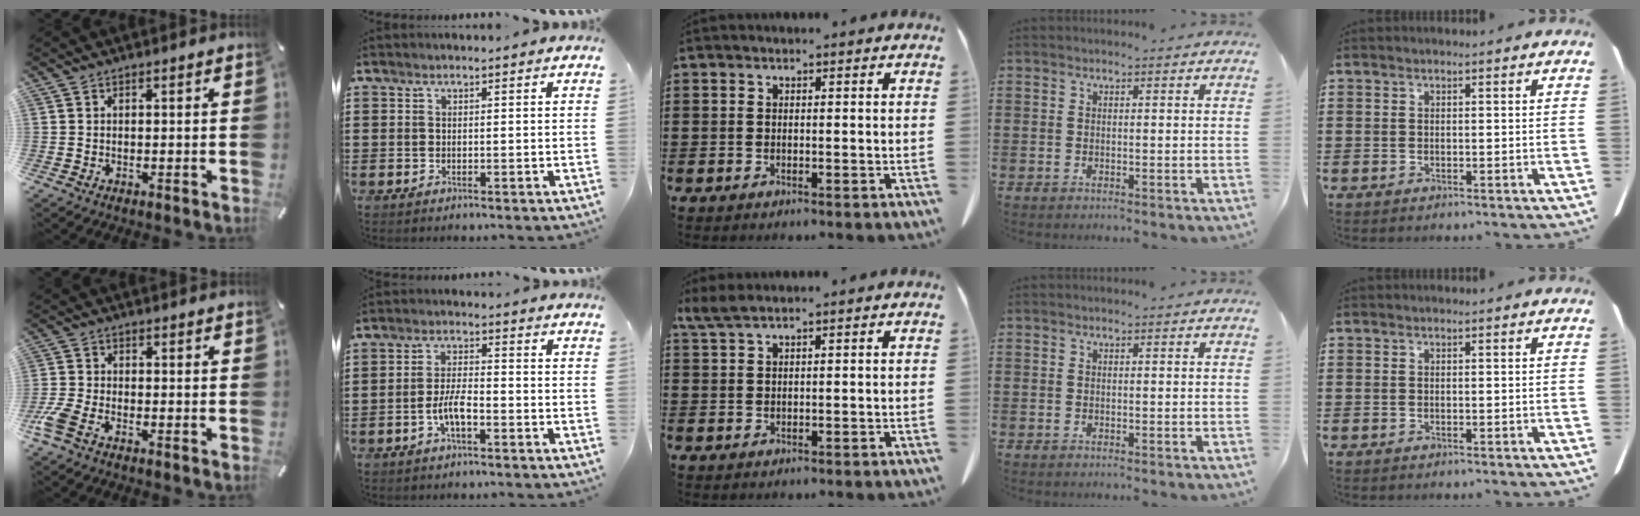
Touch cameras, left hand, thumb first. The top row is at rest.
{"thumb": {"total": 5.2, "force": [-3.1, 2.4, 3.4], "torque": [-0.091, -0.002, -0.061]}, "index": {"total": 4.8, "force": [-2.0, 1.5, 4.1], "torque": [-0.099, -0.002, -0.045]}, "middle": {"total": 2.3, "force": [1.7, 0.3, 1.5], "torque": [-0.035, 0.000, 0.032]}}